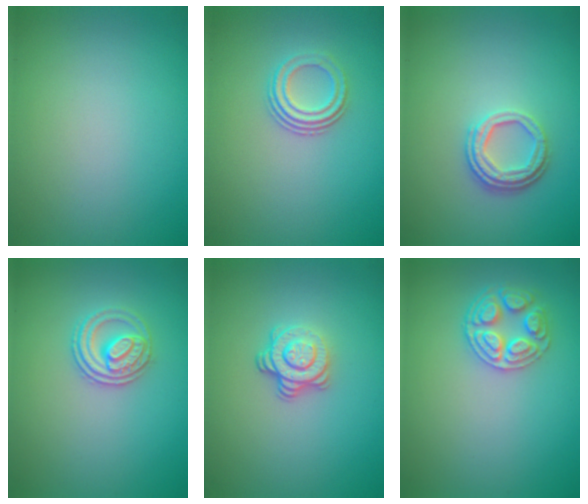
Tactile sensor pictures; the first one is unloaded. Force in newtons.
{"total": 2.8, "press": 2.1, "slide": 1.9}
{"total": 3.3, "press": 2.5, "slide": 2.1}
{"total": 2.8, "press": 2.6, "slide": 1.1}
{"total": 3.7, "press": 2.6, "slide": 2.6}
{"total": 3.5, "press": 3.3, "slide": 1.1}